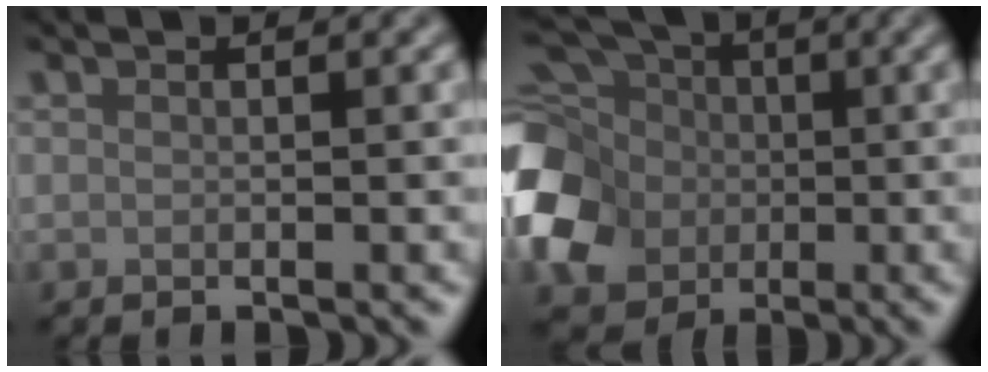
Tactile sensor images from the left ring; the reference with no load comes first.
{"total": 12.0, "force": [-1.7, 9.8, 6.8], "torque": [-0.158, 0.000, -0.046]}